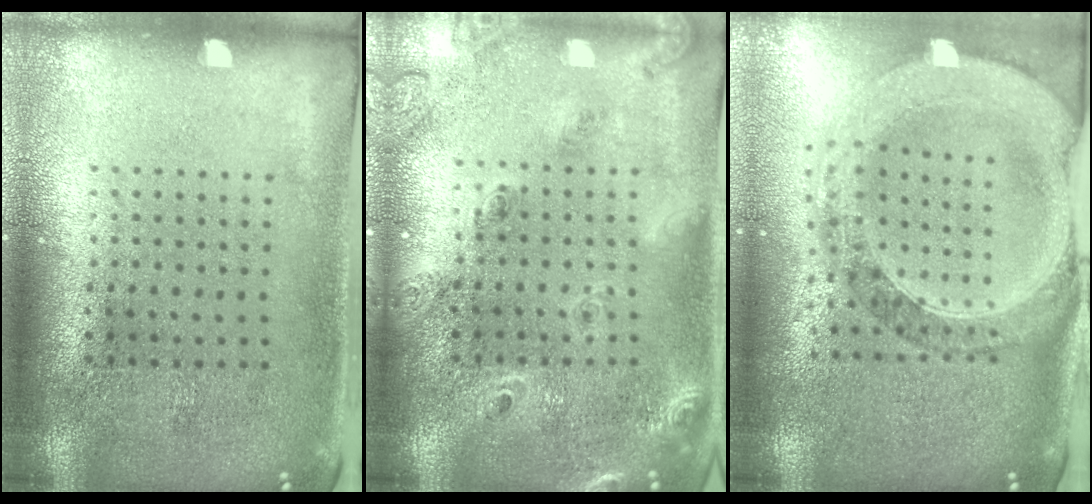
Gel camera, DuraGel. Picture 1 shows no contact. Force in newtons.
{"total": 1.8, "press": 1.7, "slide": 0.7}
{"total": 1.8, "press": 1.7, "slide": 0.5}